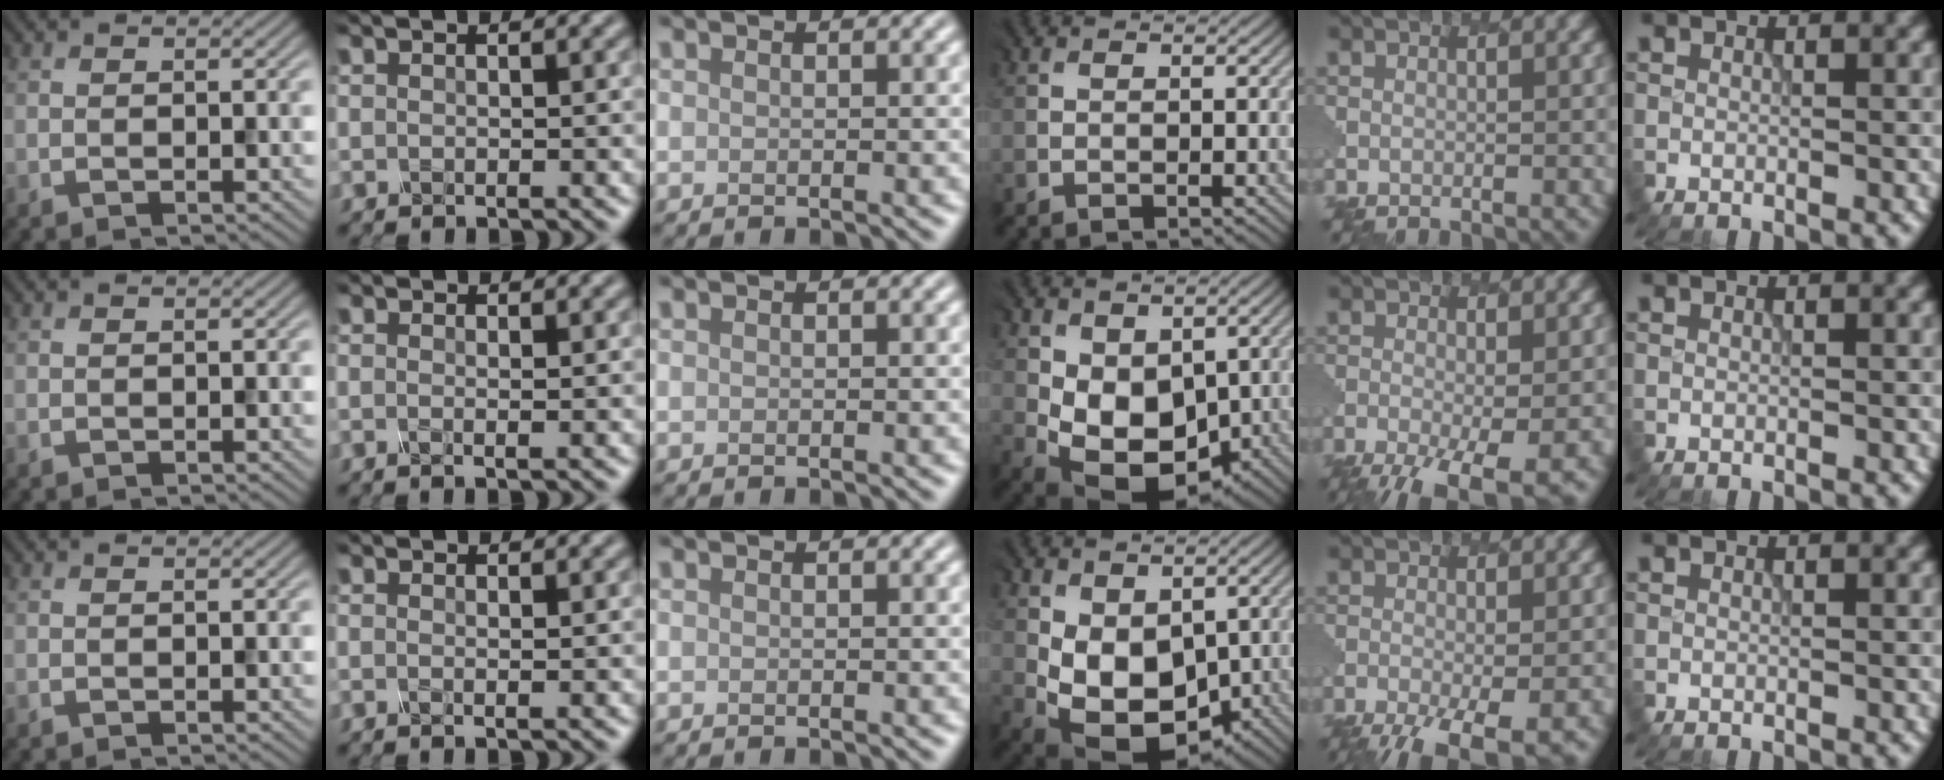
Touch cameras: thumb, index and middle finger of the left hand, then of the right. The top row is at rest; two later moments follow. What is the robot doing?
{"motion": "dispense", "object": "pipette"}